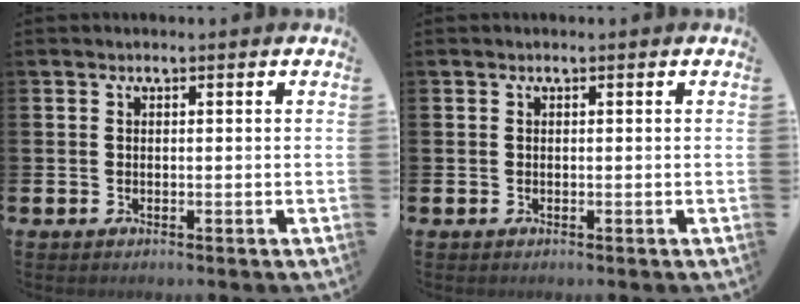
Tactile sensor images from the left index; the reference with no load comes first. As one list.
[{"total": 0.0}]